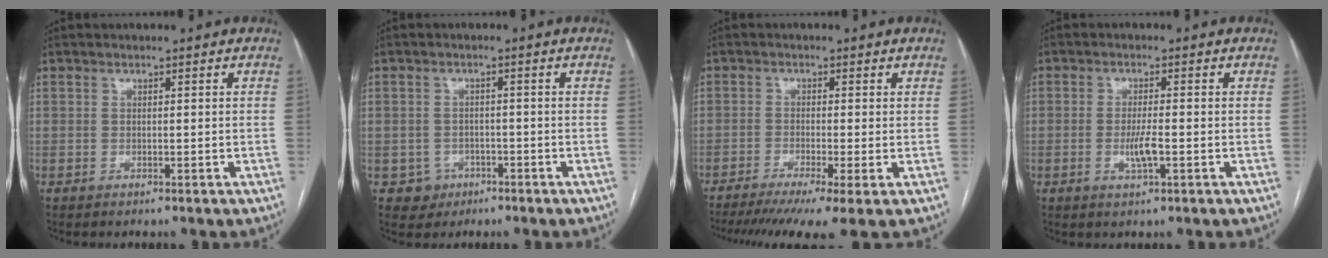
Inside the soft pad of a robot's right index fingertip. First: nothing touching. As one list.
[{"total": 3.3, "force": [-1.5, 3.0, -0.1], "torque": [0.009, 0.013, -0.020]}, {"total": 9.4, "force": [-6.2, 0.3, 7.0], "torque": [-0.109, -0.013, -0.099]}, {"total": 4.1, "force": [-1.0, 0.4, 3.9], "torque": [-0.081, -0.006, -0.018]}]